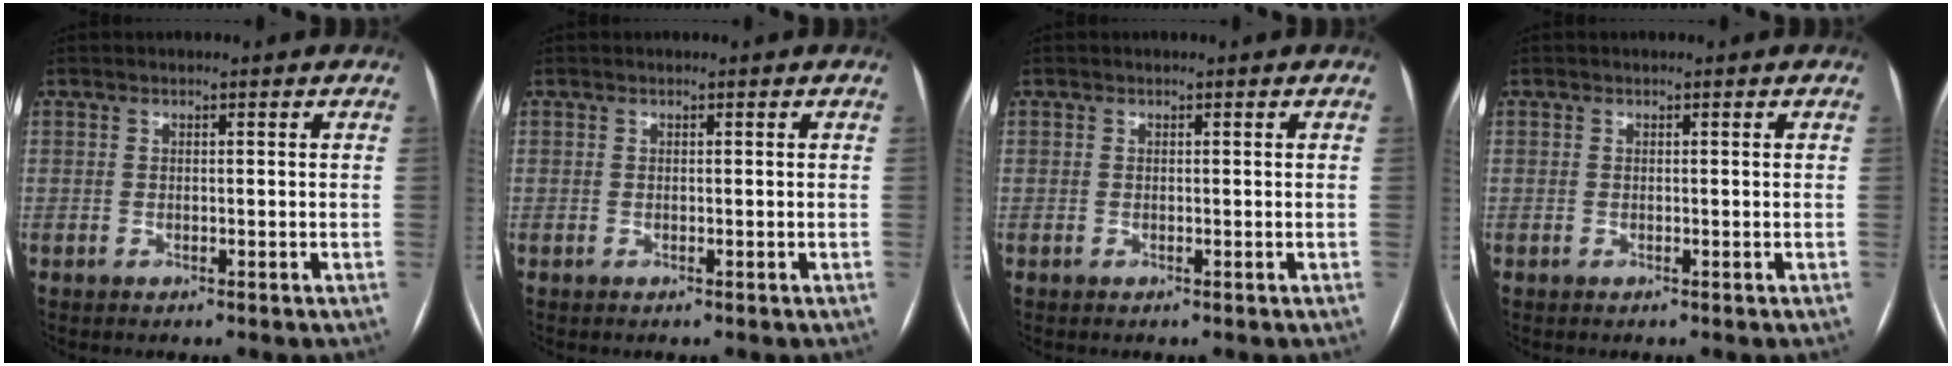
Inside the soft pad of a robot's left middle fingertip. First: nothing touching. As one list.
[{"total": 0.0}, {"total": 0.0}, {"total": 0.0}]